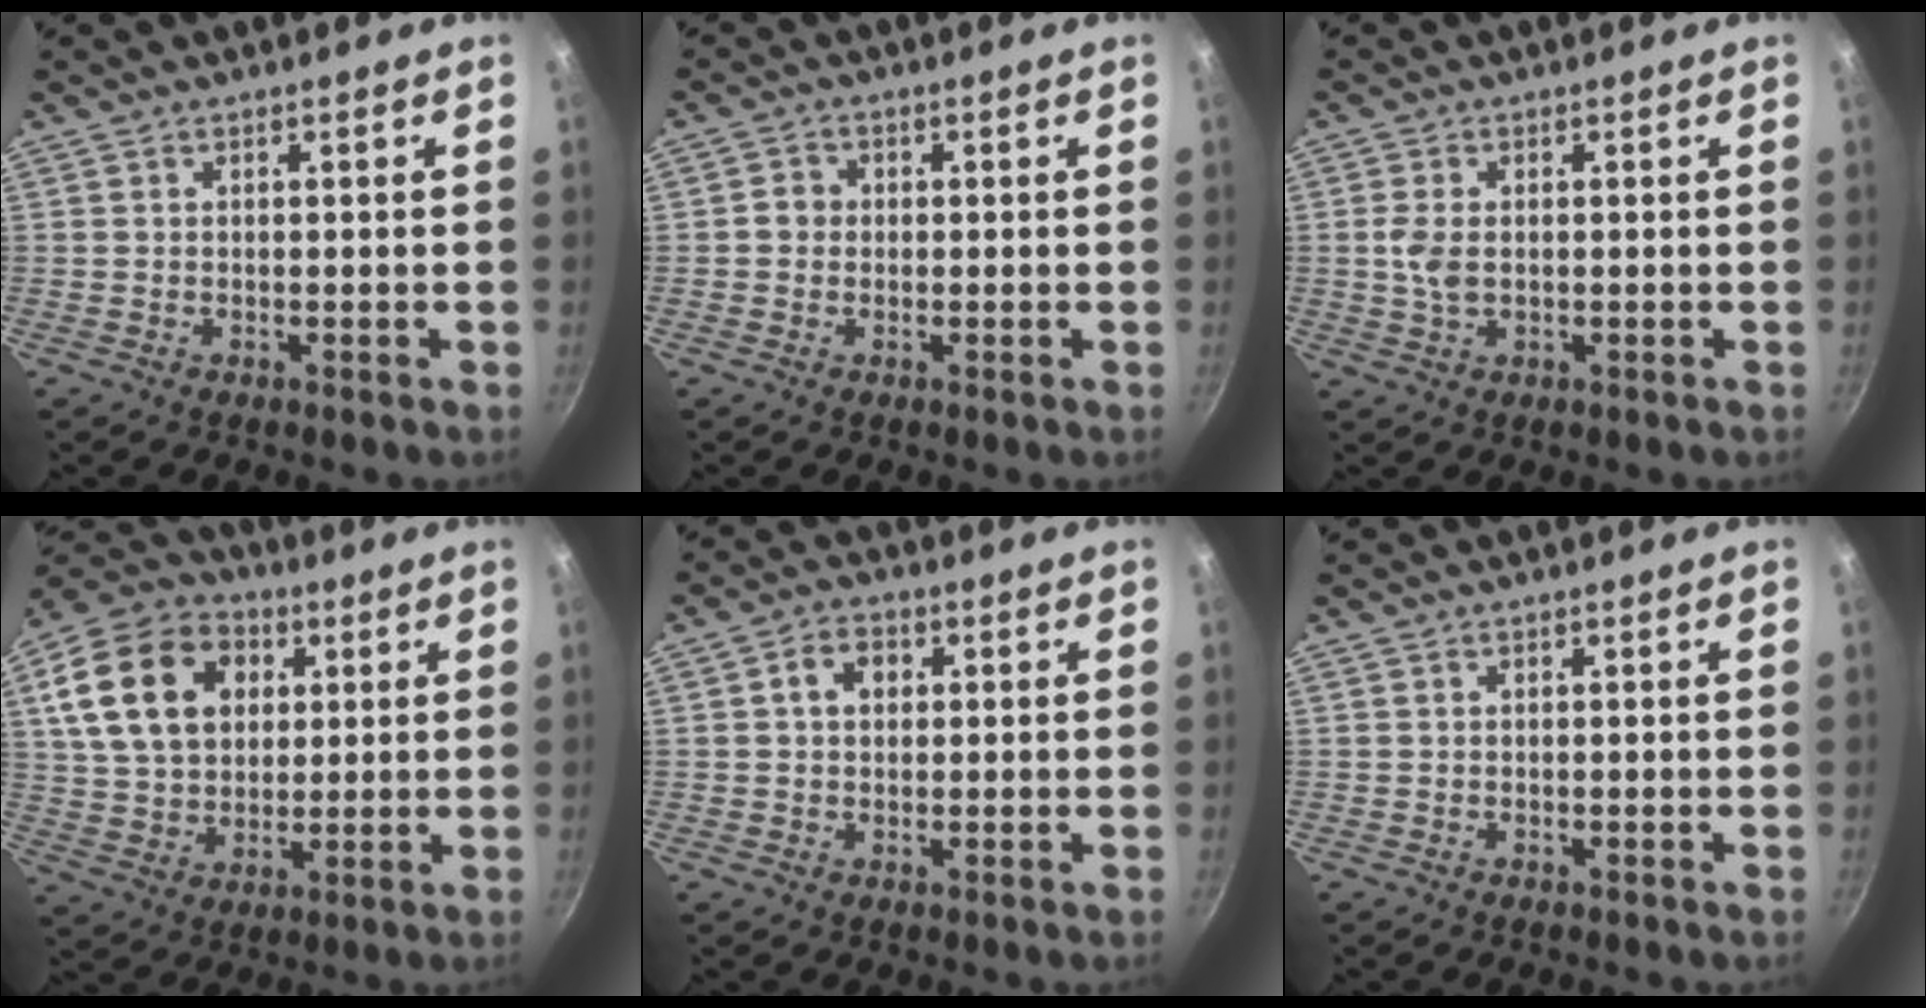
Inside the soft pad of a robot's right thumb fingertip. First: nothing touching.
{"total": 2.5, "force": [-0.2, 2.4, 0.9], "torque": [-0.002, 0.008, -0.008]}
{"total": 3.8, "force": [0.1, 2.4, 3.0], "torque": [-0.064, 0.000, 0.001]}
{"total": 19.2, "force": [5.4, 14.0, 12.0], "torque": [-0.197, 0.010, 0.092]}
{"total": 4.5, "force": [1.0, 3.5, 2.7], "torque": [-0.025, 0.008, 0.011]}
{"total": 0.0}